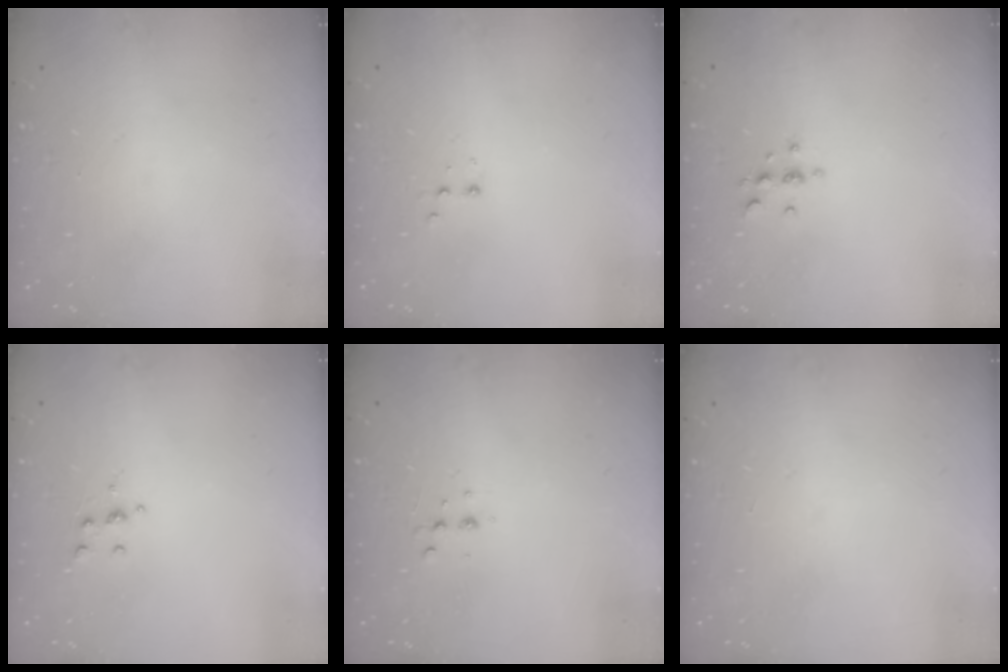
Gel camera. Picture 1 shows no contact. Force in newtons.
{"total": 2.4, "press": 2.2, "slide": 0.9}
{"total": 3.9, "press": 3.8, "slide": 0.5}
{"total": 4.0, "press": 3.9, "slide": 0.9}
{"total": 3.1, "press": 3.0, "slide": 0.6}
{"total": 0.0}